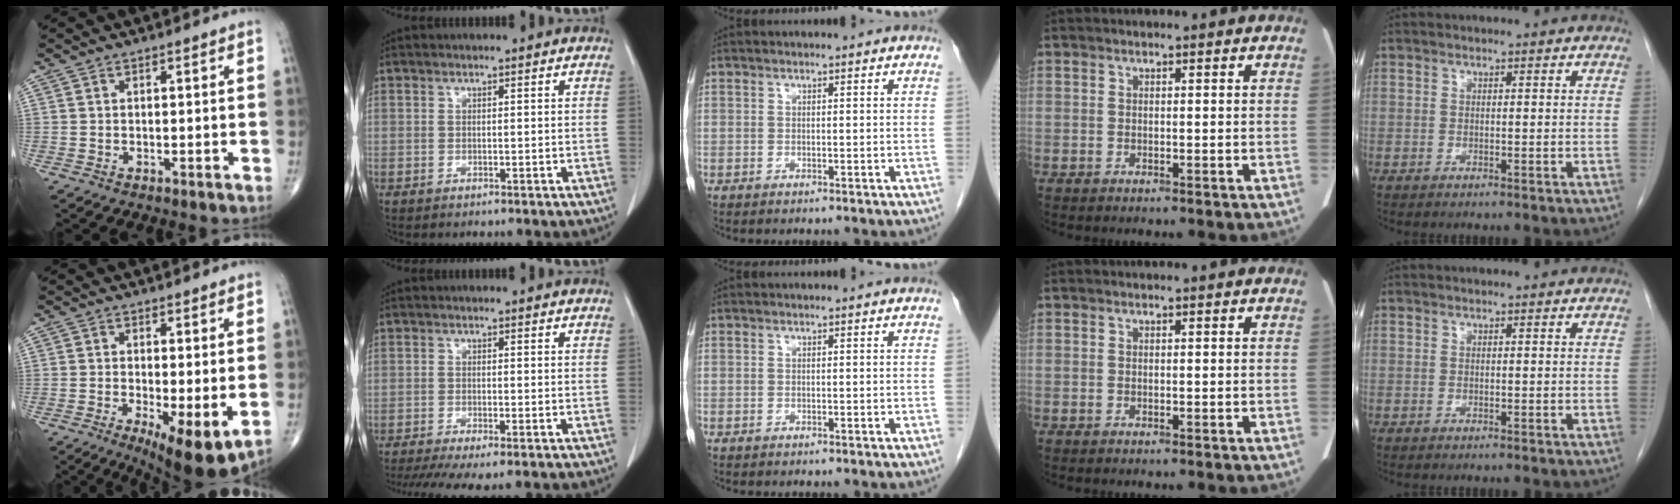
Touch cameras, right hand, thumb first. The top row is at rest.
{"thumb": {"total": 10.1, "force": [-2.6, 2.9, 9.3], "torque": [-0.144, -0.024, -0.034]}, "index": {"total": 7.1, "force": [-5.1, 0.8, 4.8], "torque": [-0.075, -0.011, -0.085]}}